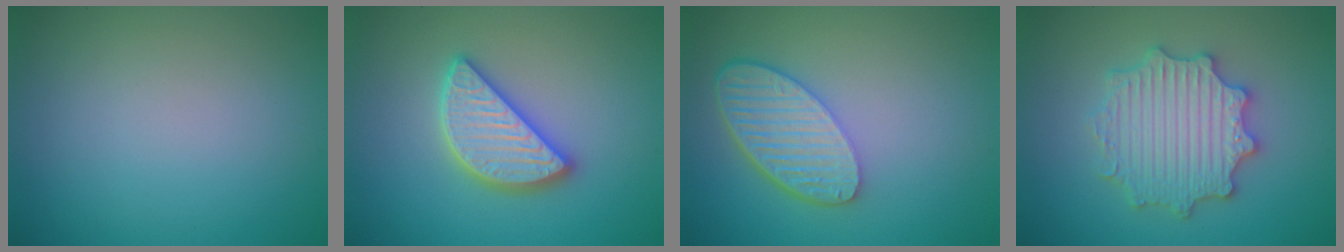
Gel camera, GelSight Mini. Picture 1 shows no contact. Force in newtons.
{"total": 4.7, "press": 4.7, "slide": 0.5}
{"total": 5.8, "press": 4.5, "slide": 3.6}
{"total": 5.6, "press": 5.5, "slide": 1.0}